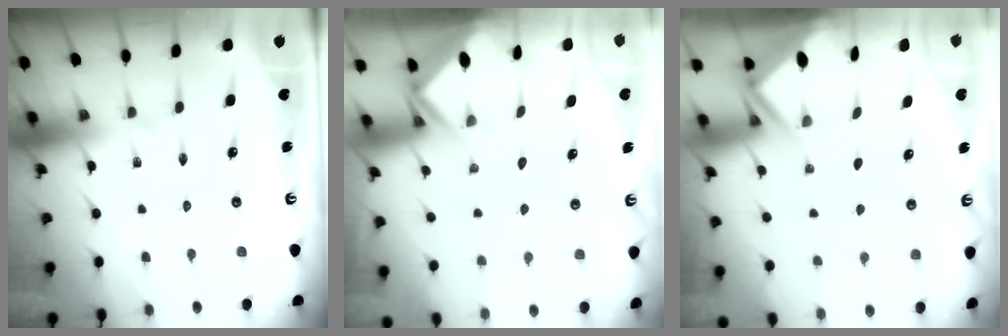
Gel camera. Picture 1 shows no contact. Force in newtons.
{"total": 2.6, "press": 2.6, "slide": 0.1}
{"total": 3.1, "press": 3.1, "slide": 0.3}